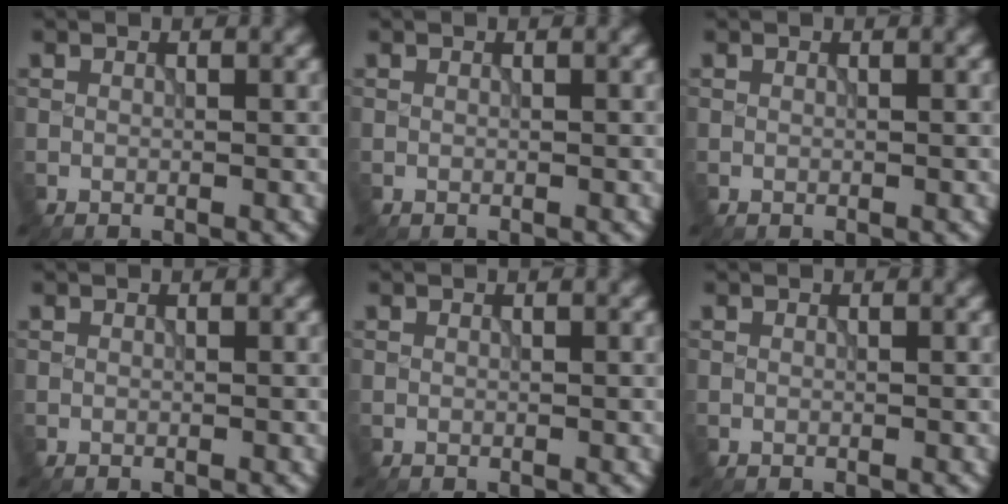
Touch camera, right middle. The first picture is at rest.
{"total": 0.0}
{"total": 0.0}
{"total": 0.0}
{"total": 0.0}
{"total": 0.0}